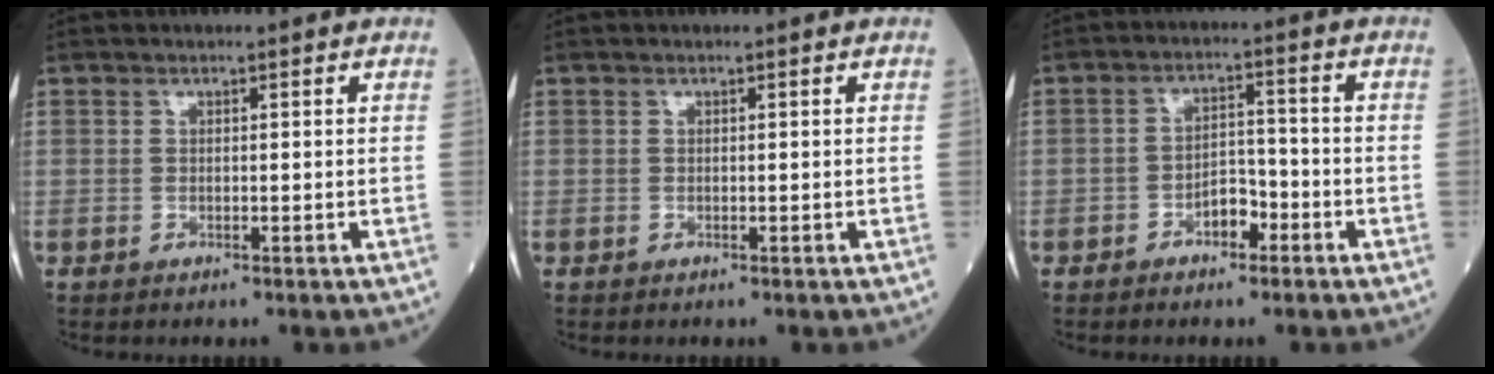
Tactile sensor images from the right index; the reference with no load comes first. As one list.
[{"total": 0.0}, {"total": 4.1, "force": [-2.3, 2.0, 2.7], "torque": [-0.042, 0.013, -0.042]}]